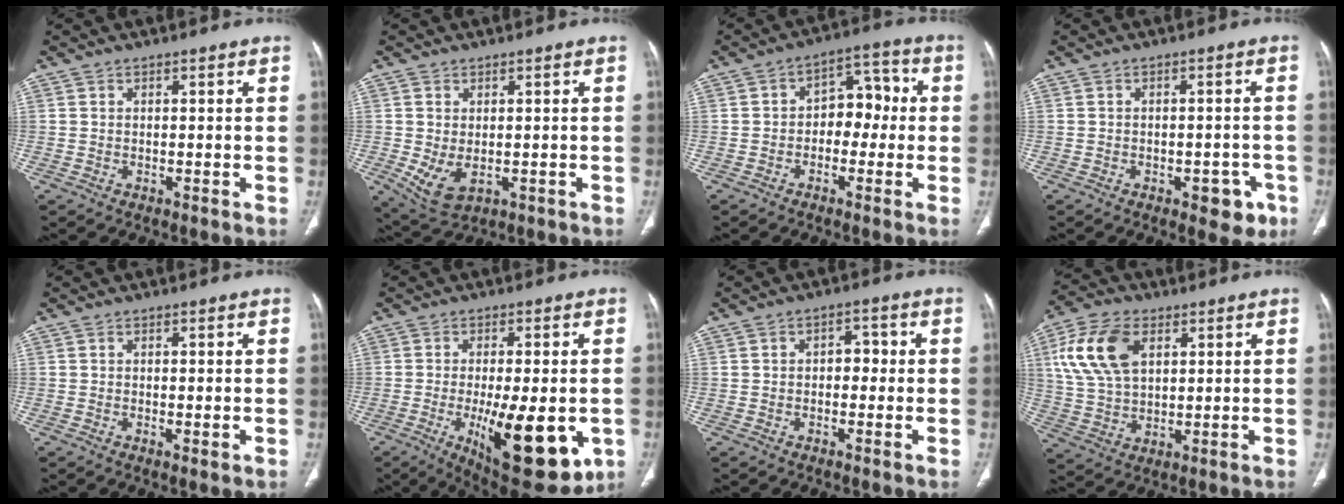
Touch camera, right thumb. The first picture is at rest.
{"total": 5.9, "force": [-0.9, 3.6, 4.5], "torque": [-0.088, -0.008, 0.001]}
{"total": 8.2, "force": [-0.6, 5.7, 5.9], "torque": [-0.047, 0.038, -0.021]}
{"total": 5.6, "force": [-2.7, 3.1, 3.9], "torque": [-0.022, 0.014, -0.028]}
{"total": 1.3, "force": [-0.3, 0.4, 1.2], "torque": [-0.025, -0.006, -0.004]}
{"total": 18.7, "force": [-5.0, 7.0, 16.6], "torque": [-0.214, -0.020, -0.054]}
{"total": 3.7, "force": [0.0, 2.5, 2.7], "torque": [-0.021, 0.015, -0.005]}
{"total": 14.0, "force": [4.7, 8.5, 10.0], "torque": [-0.195, -0.001, 0.094]}